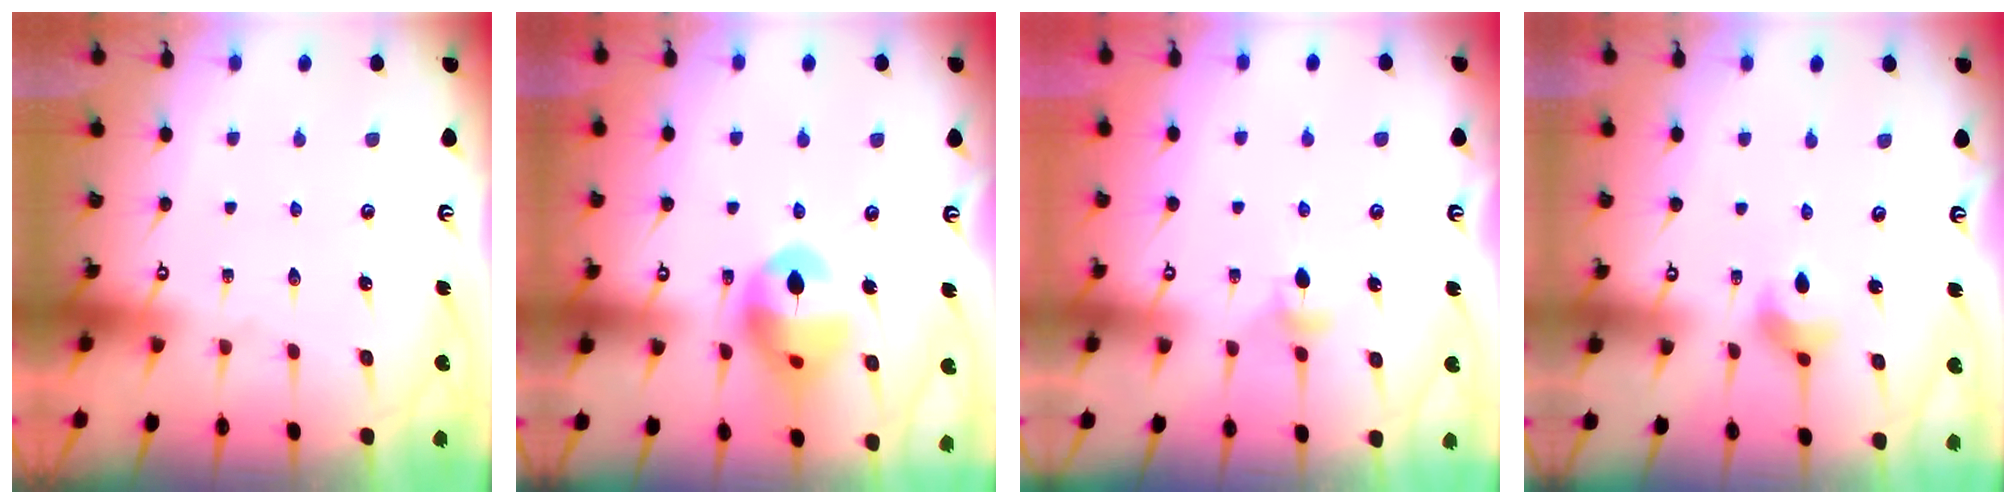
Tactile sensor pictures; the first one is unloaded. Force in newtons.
{"total": 15.0, "press": 14.9, "slide": 1.7}
{"total": 4.4, "press": 4.4, "slide": 0.6}
{"total": 6.7, "press": 6.5, "slide": 1.3}